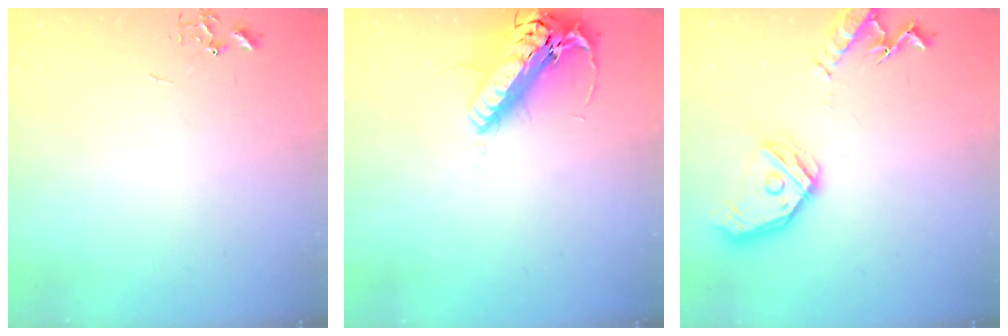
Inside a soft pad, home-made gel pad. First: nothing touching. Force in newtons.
{"total": 19.5, "press": 19.1, "slide": 3.7}
{"total": 17.1, "press": 16.9, "slide": 2.2}